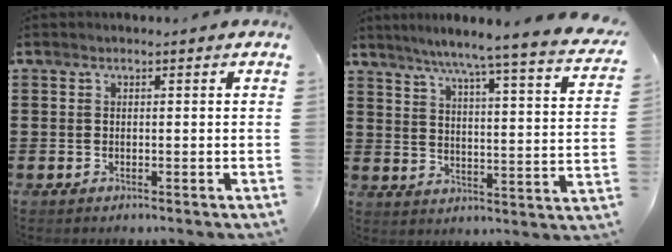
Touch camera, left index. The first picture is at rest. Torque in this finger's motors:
{"motor_torque": [2.14, 0.00, 0.45, 0.15]}